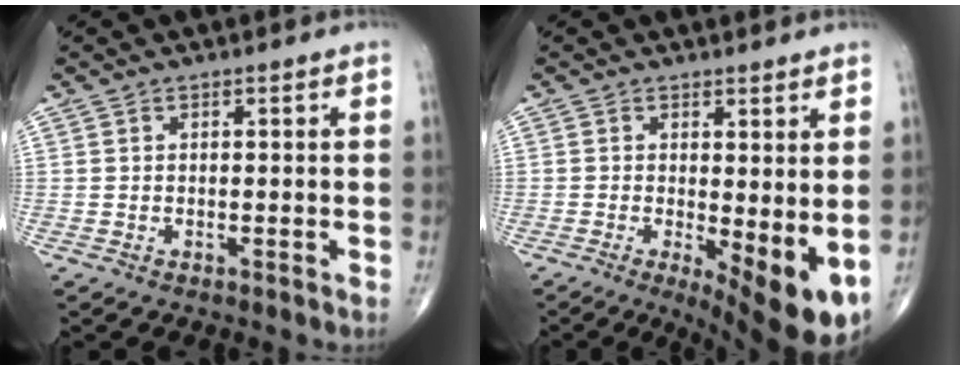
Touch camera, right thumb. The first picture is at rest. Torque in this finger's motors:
{"motor_torque": [-0.25, 0.80, 0.53, 0.03, 0.08]}